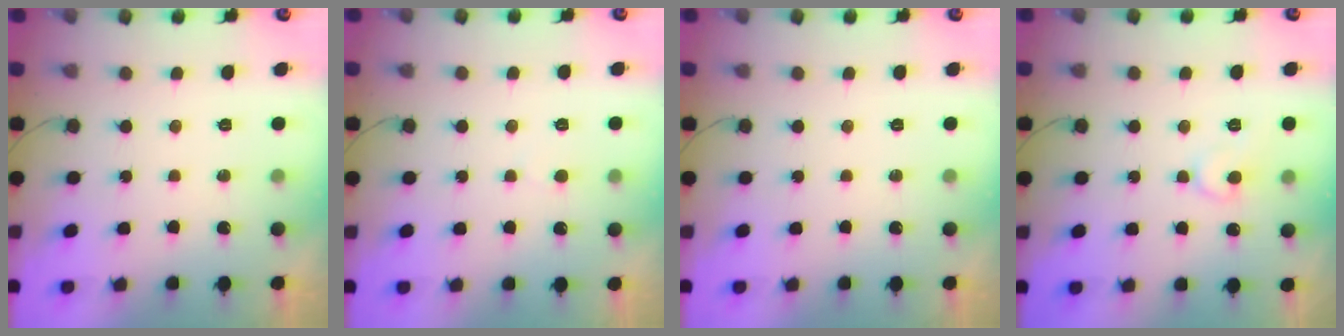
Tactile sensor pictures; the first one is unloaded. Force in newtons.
{"total": 3.0, "press": 3.0, "slide": 0.4}
{"total": 0.0}
{"total": 7.4, "press": 7.4, "slide": 0.7}